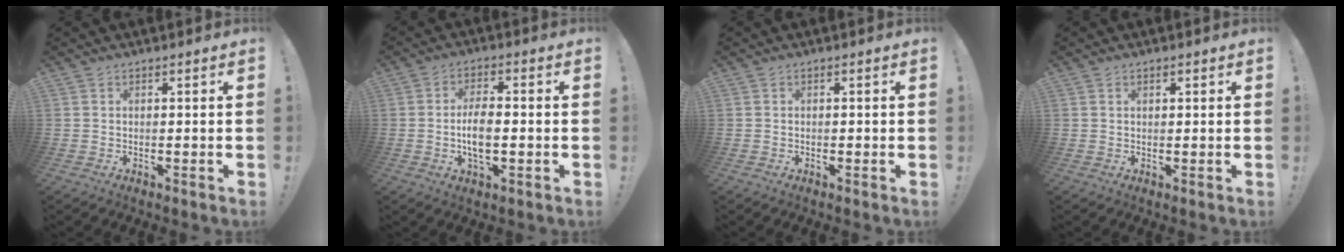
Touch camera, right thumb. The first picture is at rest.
{"total": 7.7, "force": [-1.4, 3.2, 6.8], "torque": [-0.143, -0.001, -0.027]}
{"total": 0.5, "force": [-0.4, 0.4, 0.0], "torque": [-0.008, 0.004, -0.005]}
{"total": 0.6, "force": [0.4, 0.3, 0.3], "torque": [0.002, -0.003, 0.006]}